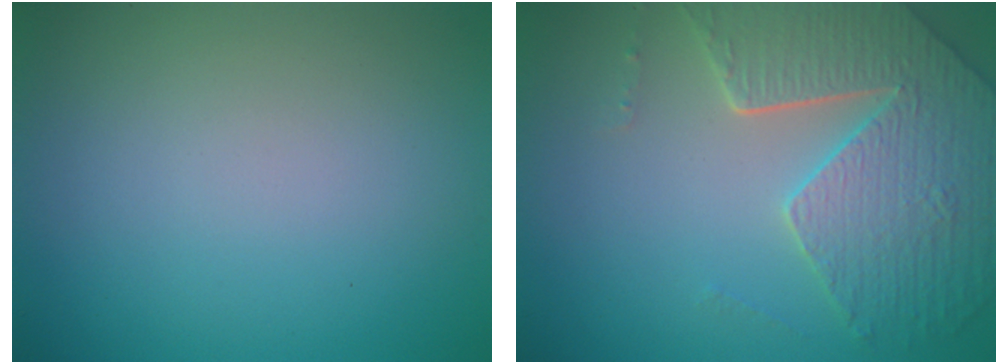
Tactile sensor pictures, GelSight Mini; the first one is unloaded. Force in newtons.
{"total": 6.2, "press": 5.1, "slide": 3.6}